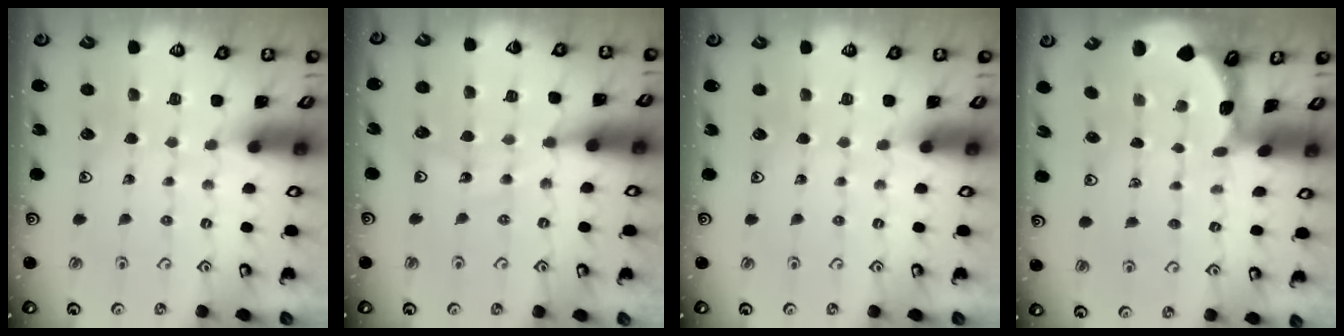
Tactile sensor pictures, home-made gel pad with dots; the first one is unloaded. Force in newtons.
{"total": 12.7, "press": 12.3, "slide": 3.4}
{"total": 0.0}
{"total": 1.5, "press": 1.5, "slide": 0.2}